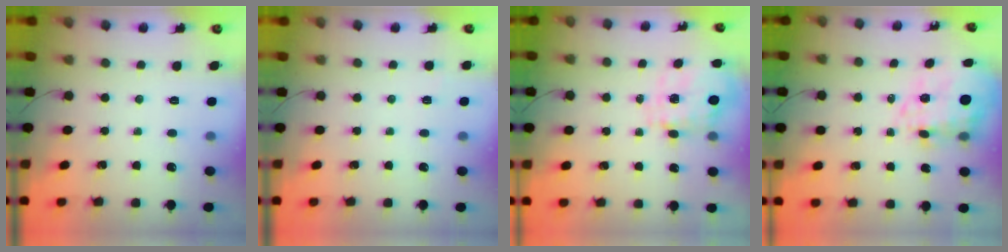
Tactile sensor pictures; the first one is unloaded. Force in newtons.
{"total": 2.0, "press": 1.6, "slide": 1.2}
{"total": 3.6, "press": 3.4, "slide": 1.0}
{"total": 7.5, "press": 6.9, "slide": 2.9}